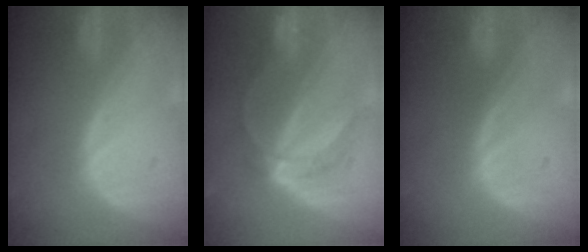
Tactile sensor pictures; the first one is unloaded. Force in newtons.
{"total": 5.0, "press": 4.7, "slide": 1.5}
{"total": 0.0}